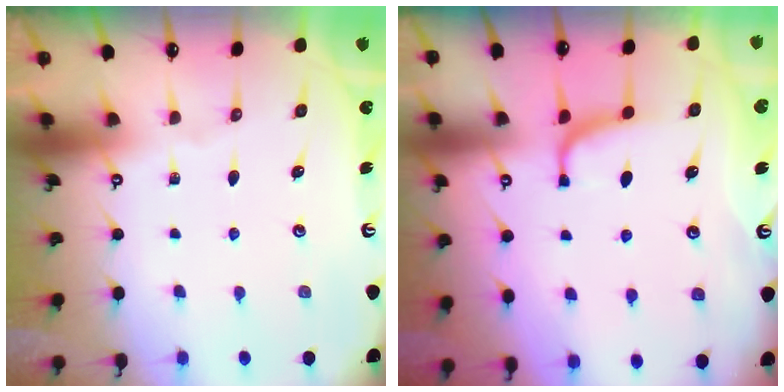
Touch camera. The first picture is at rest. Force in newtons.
{"total": 2.4, "press": 2.4, "slide": 0.4}